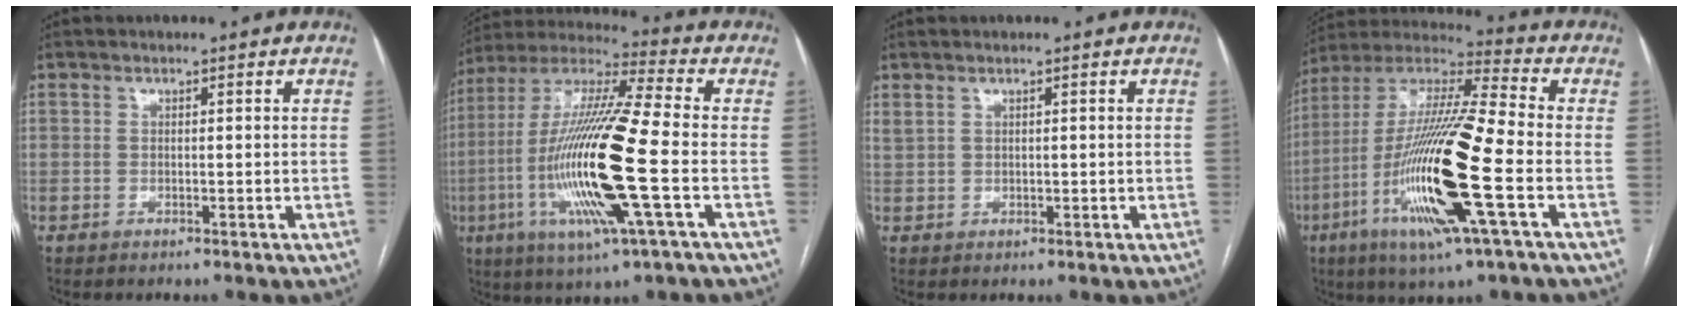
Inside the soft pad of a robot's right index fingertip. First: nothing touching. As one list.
[{"total": 20.9, "force": [-4.5, 1.1, 20.3], "torque": [-0.430, -0.019, -0.090]}, {"total": 1.7, "force": [1.1, 0.7, 1.0], "torque": [-0.029, 0.011, 0.033]}, {"total": 22.0, "force": [-6.4, 1.3, 21.0], "torque": [-0.436, -0.026, -0.125]}]